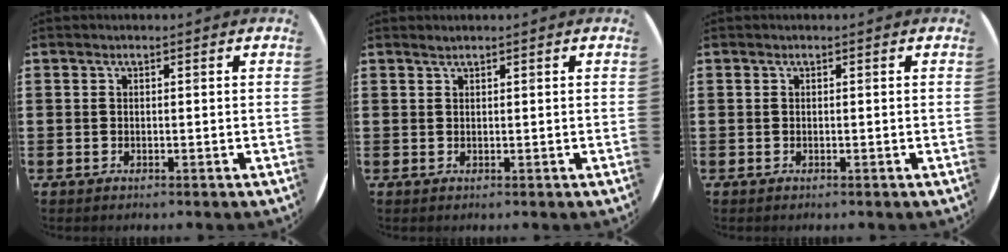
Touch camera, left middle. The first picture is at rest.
{"total": 0.6, "force": [0.6, 0.0, 0.1], "torque": [-0.003, -0.001, 0.012]}
{"total": 0.0}